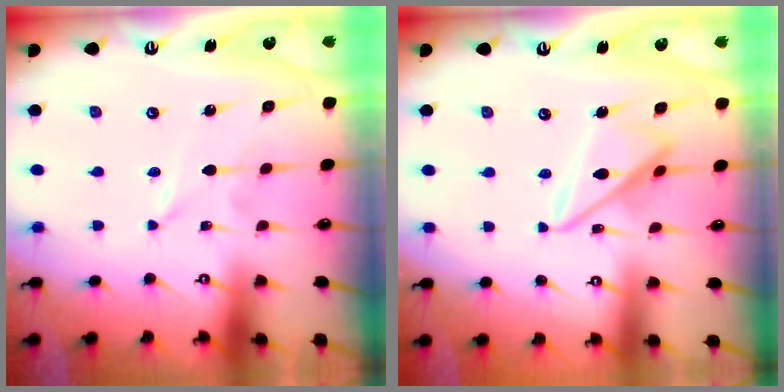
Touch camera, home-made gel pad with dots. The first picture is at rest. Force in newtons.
{"total": 12.7, "press": 12.6, "slide": 1.2}